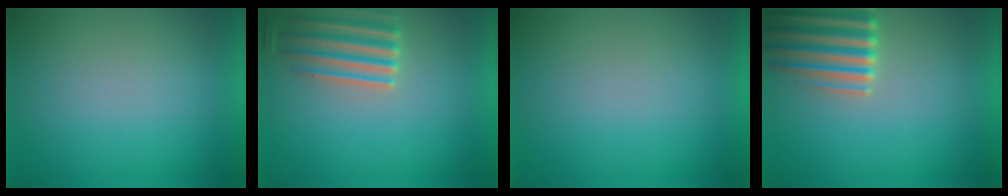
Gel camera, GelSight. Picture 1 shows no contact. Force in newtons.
{"total": 4.3}
{"total": 0.0}
{"total": 5.2}